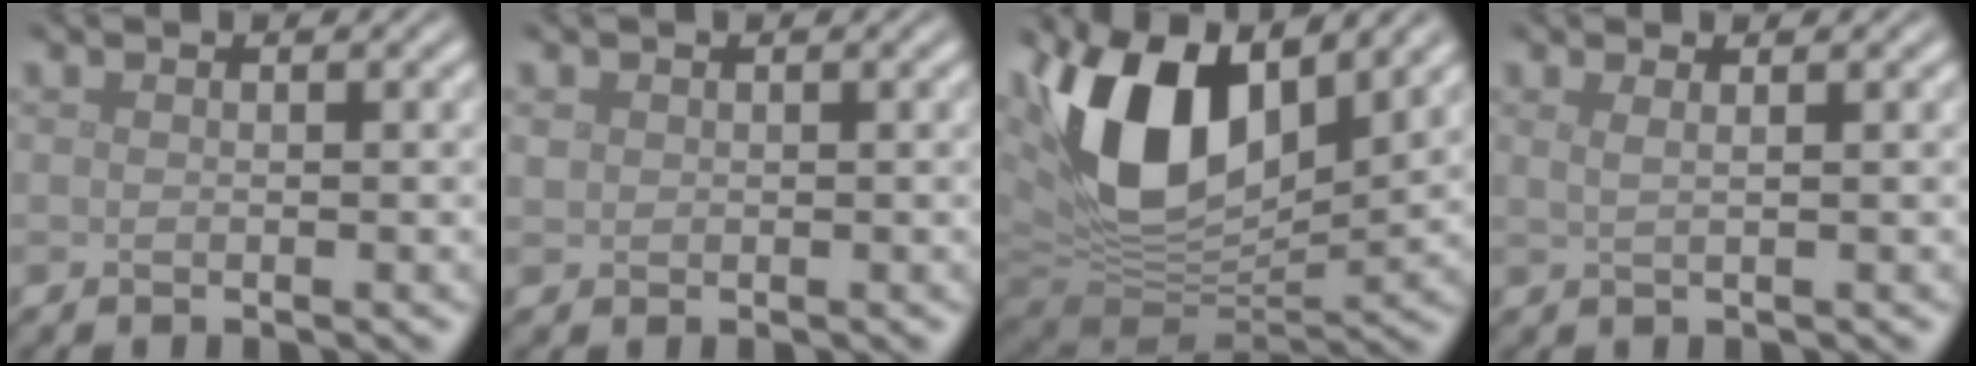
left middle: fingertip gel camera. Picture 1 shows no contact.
{"total": 0.7, "force": [0.3, 0.7, 0.1], "torque": [-0.001, 0.000, 0.006]}
{"total": 13.4, "force": [5.2, 7.2, 10.0], "torque": [-0.196, 0.006, 0.091]}
{"total": 2.0, "force": [1.1, 1.0, 1.5], "torque": [-0.006, -0.001, -0.006]}